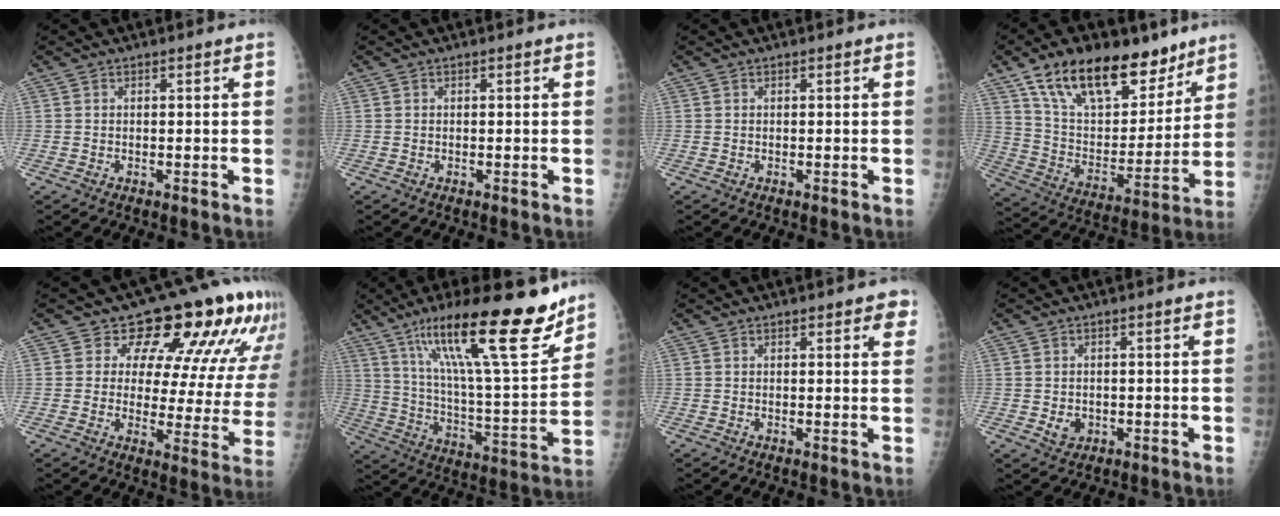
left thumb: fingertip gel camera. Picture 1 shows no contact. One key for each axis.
{"total": 0.0}
{"total": 0.0}
{"total": 23.7, "fx": 15.5, "fy": 11.7, "fz": 13.4, "tx": -0.181, "ty": -0.050, "tz": 0.268}
{"total": 17.8, "fx": 11.0, "fy": 8.6, "fz": 11.1, "tx": -0.083, "ty": -0.051, "tz": 0.123}
{"total": 26.1, "fx": 17.1, "fy": 5.1, "fz": 19.1, "tx": -0.289, "ty": -0.064, "tz": 0.282}
{"total": 3.1, "fx": 1.9, "fy": 1.3, "fz": 2.0, "tx": -0.005, "ty": -0.006, "tz": 0.018}
{"total": 2.9, "fx": -0.5, "fy": 2.4, "fz": 1.5, "tx": -0.014, "ty": 0.000, "tz": 0.001}